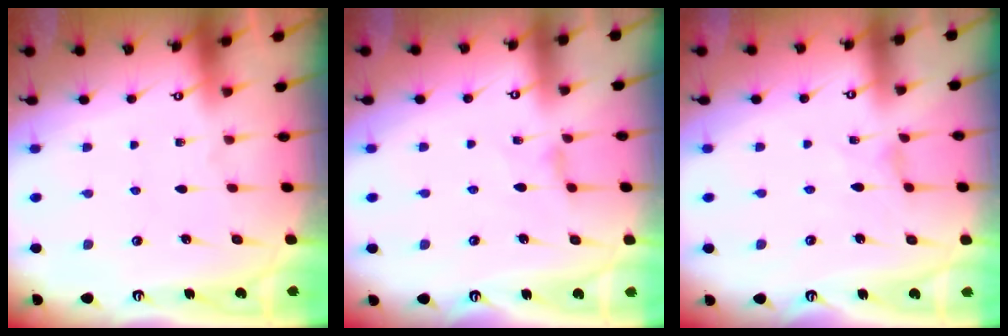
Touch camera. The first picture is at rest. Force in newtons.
{"total": 1.4, "press": 1.3, "slide": 0.5}
{"total": 0.0}